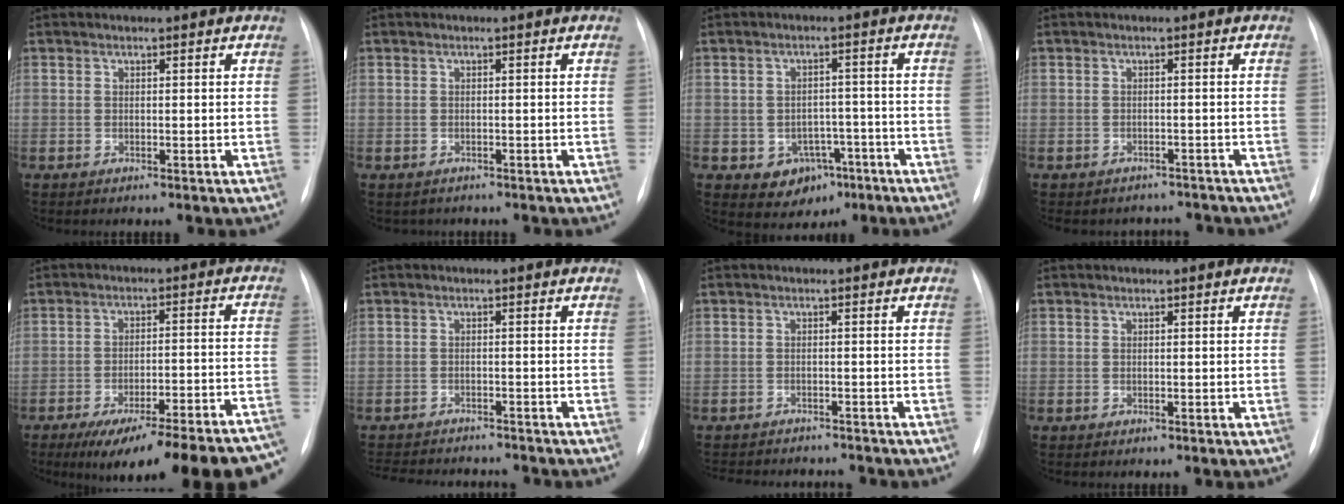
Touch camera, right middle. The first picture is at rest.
{"total": 1.3, "force": [-1.0, 0.7, -0.1], "torque": [-0.004, 0.001, -0.013]}
{"total": 6.4, "force": [-3.0, 4.9, 2.8], "torque": [-0.034, 0.015, -0.031]}
{"total": 5.5, "force": [-4.9, 2.5, -0.4], "torque": [0.009, 0.014, -0.055]}
{"total": 24.6, "force": [-20.2, 3.0, 13.7], "torque": [-0.123, -0.003, -0.270]}
{"total": 11.7, "force": [-10.9, 2.4, 3.5], "torque": [-0.068, 0.000, -0.145]}
{"total": 10.1, "force": [-9.4, 2.4, 2.8], "torque": [-0.051, 0.002, -0.119]}
{"total": 0.0}